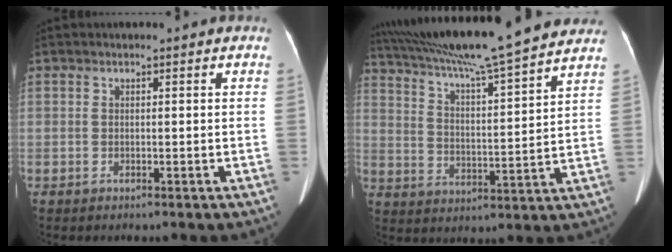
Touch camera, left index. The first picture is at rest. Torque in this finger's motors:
{"motor_torque": [0.09, -1.55, 0.08, 0.05]}